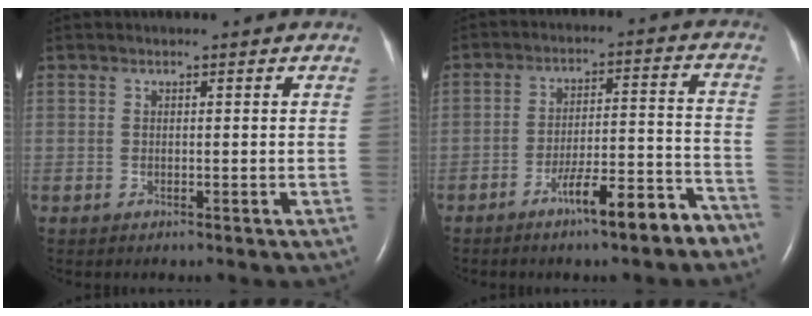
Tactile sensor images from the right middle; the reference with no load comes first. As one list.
[{"total": 10.0, "force": [-7.2, 1.3, 6.8], "torque": [-0.099, 0.016, -0.106]}]